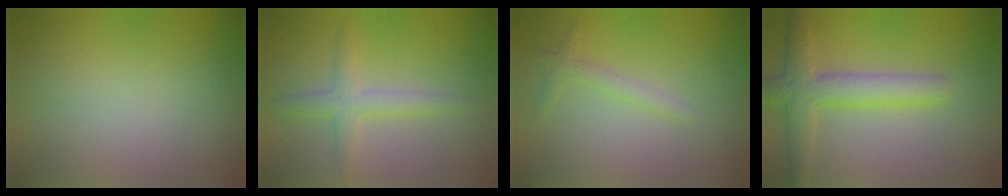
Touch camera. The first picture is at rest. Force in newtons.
{"total": 2.6, "press": 2.6, "slide": 0.1}
{"total": 1.3, "press": 1.3, "slide": 0.0}
{"total": 4.5, "press": 4.5, "slide": 0.2}